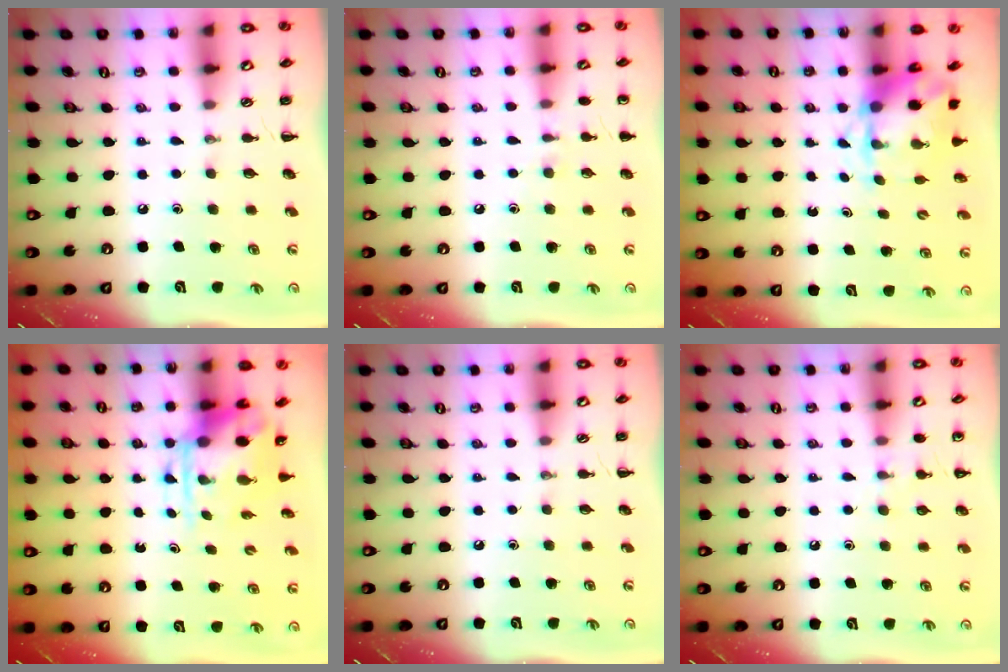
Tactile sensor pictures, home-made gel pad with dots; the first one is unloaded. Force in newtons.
{"total": 6.2, "press": 5.9, "slide": 1.9}
{"total": 4.8, "press": 4.8, "slide": 0.7}
{"total": 5.4, "press": 5.2, "slide": 1.3}
{"total": 0.0}
{"total": 6.0, "press": 5.8, "slide": 1.7}